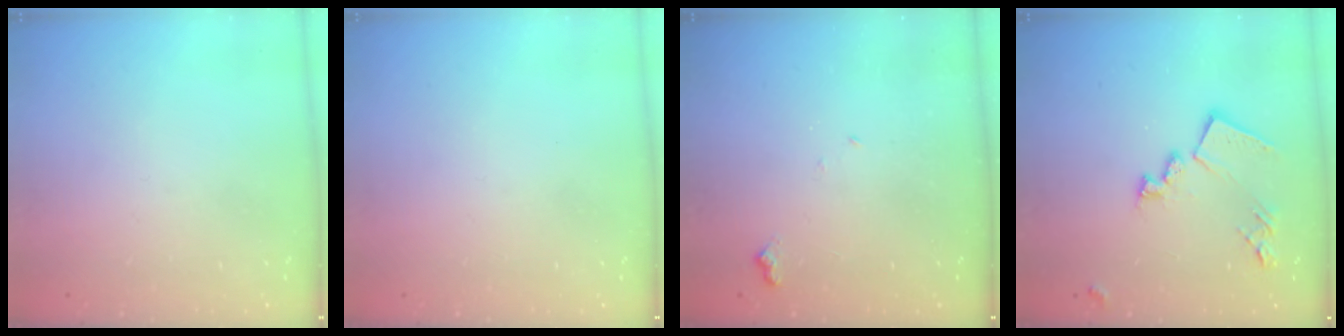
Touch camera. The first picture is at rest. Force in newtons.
{"total": 0.0}
{"total": 5.6, "press": 5.6, "slide": 0.9}
{"total": 15.3, "press": 15.2, "slide": 0.8}